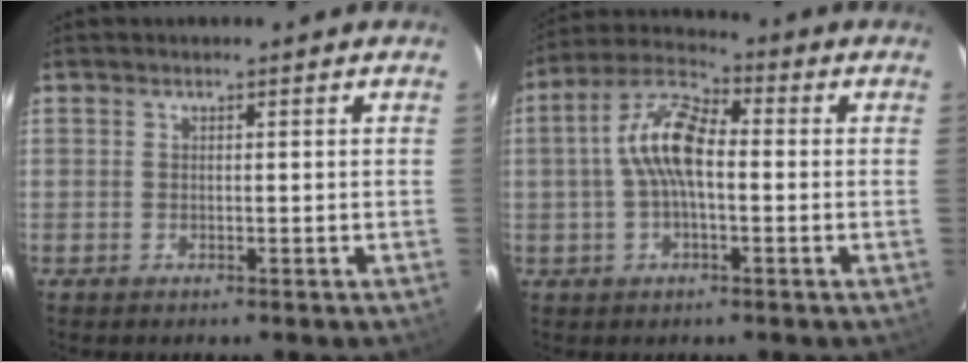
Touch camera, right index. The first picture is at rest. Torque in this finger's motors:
{"motor_torque": [0.52, -0.14, 0.78, 0.19]}